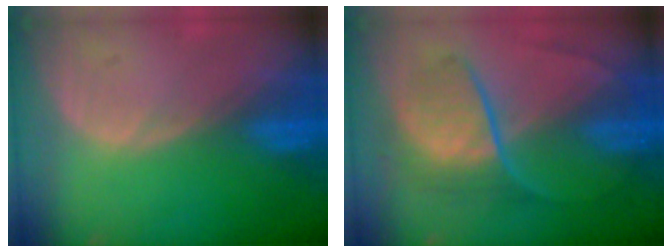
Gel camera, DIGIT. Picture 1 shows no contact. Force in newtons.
{"total": 7.2, "press": 7.0, "slide": 1.8}